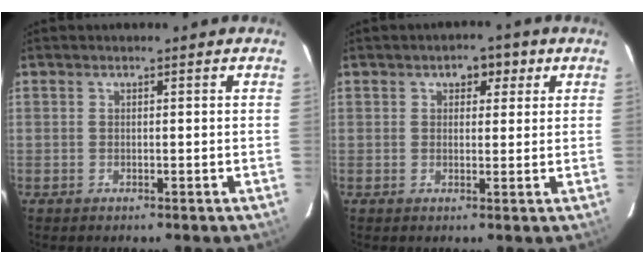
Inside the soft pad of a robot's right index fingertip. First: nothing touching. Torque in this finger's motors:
{"motor_torque": [0.01, 0.02, 0.04, 0.03]}